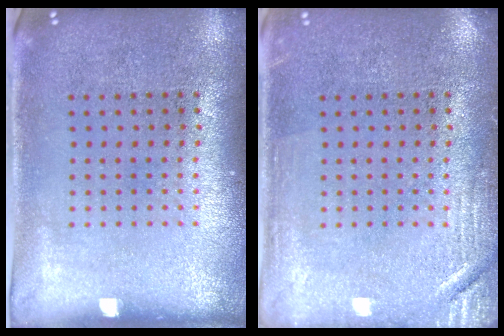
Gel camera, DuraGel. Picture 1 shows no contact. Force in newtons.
{"total": 2.3, "press": 2.2, "slide": 0.4}